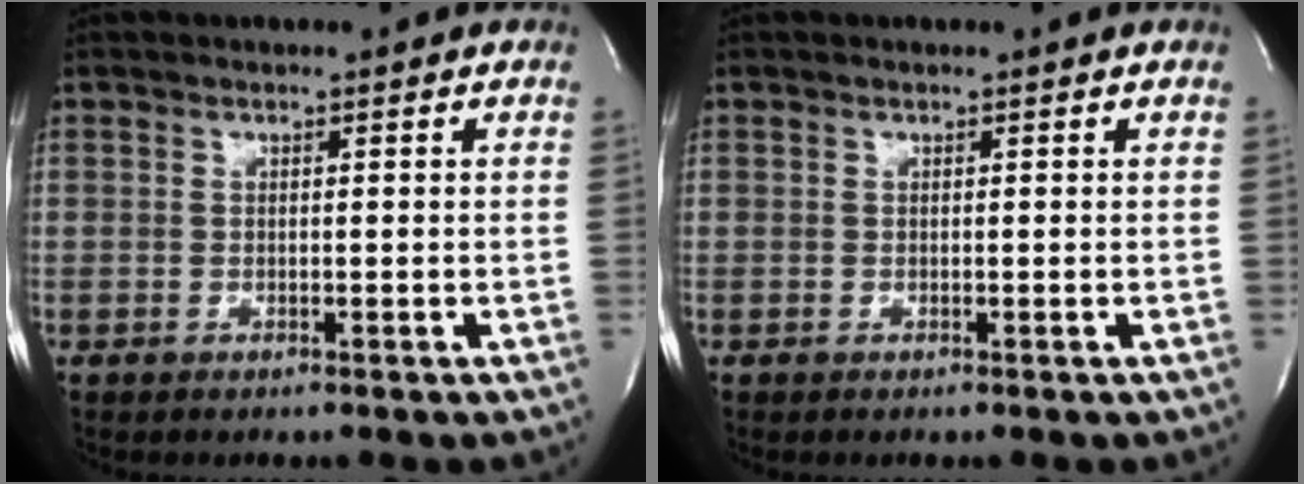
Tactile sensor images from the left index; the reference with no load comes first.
{"total": 0.0}